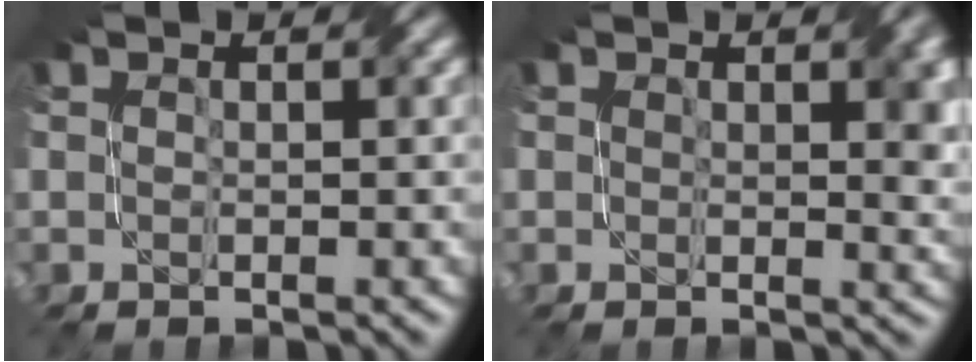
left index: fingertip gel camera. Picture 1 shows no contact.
{"total": 3.3, "force": [0.9, 1.6, 2.7], "torque": [-0.029, -0.002, 0.015]}